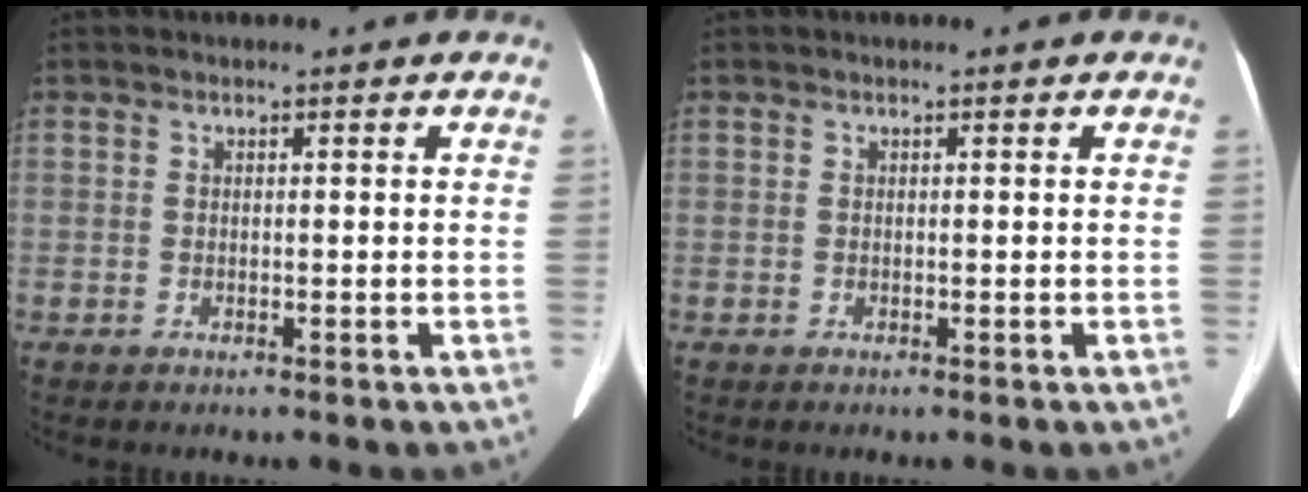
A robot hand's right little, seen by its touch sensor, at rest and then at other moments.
{"total": 0.0}